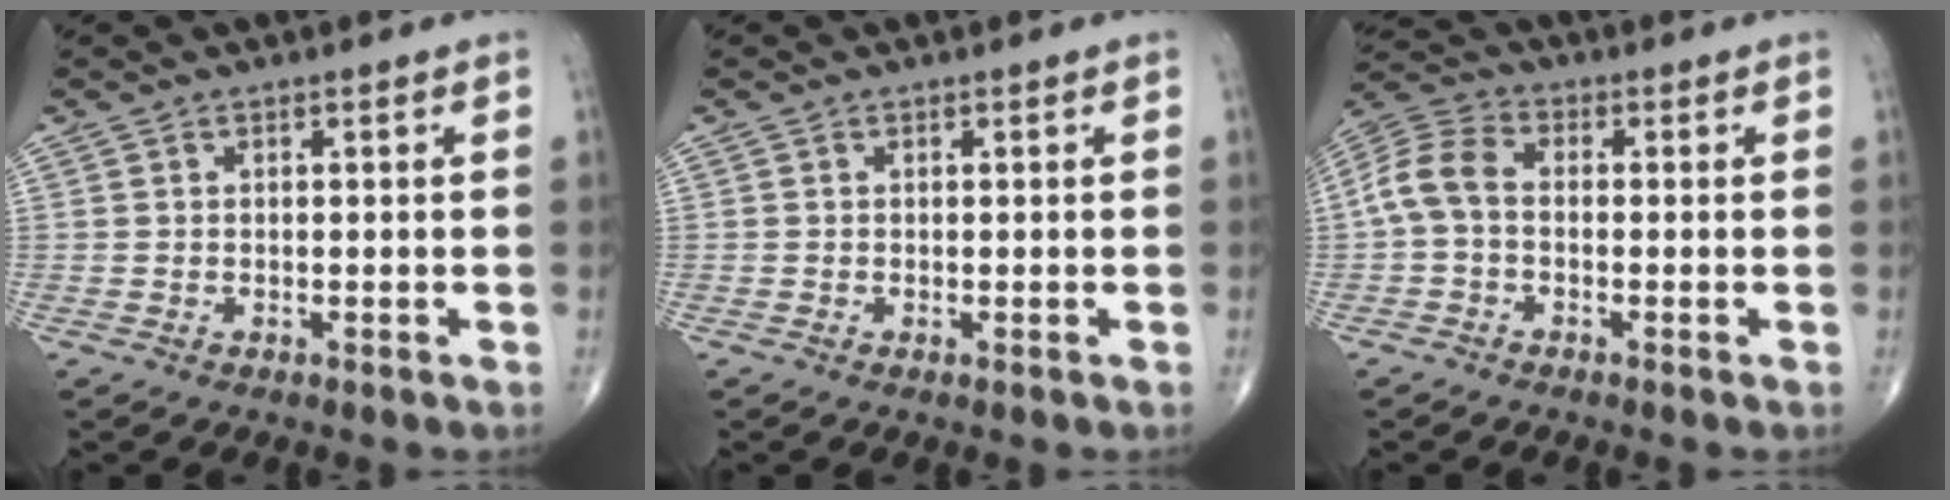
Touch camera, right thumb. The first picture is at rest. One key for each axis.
{"total": 0.0}
{"total": 7.4, "fx": -0.7, "fy": 4.7, "fz": 5.6, "tx": -0.114, "ty": 0.023, "tz": -0.028}